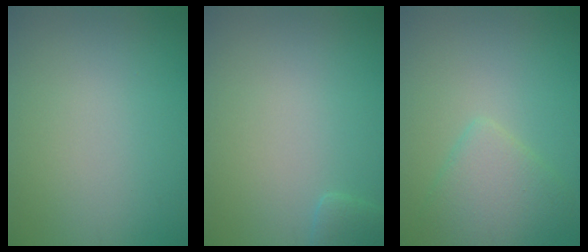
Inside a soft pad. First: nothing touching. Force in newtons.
{"total": 1.3, "press": 1.3, "slide": 0.1}
{"total": 3.4, "press": 3.4, "slide": 0.3}